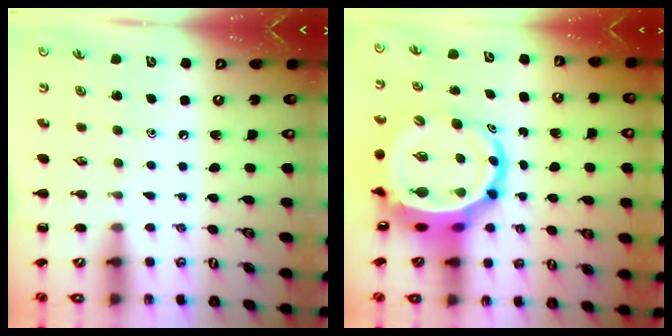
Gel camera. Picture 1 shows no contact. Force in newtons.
{"total": 9.5, "press": 9.1, "slide": 2.7}